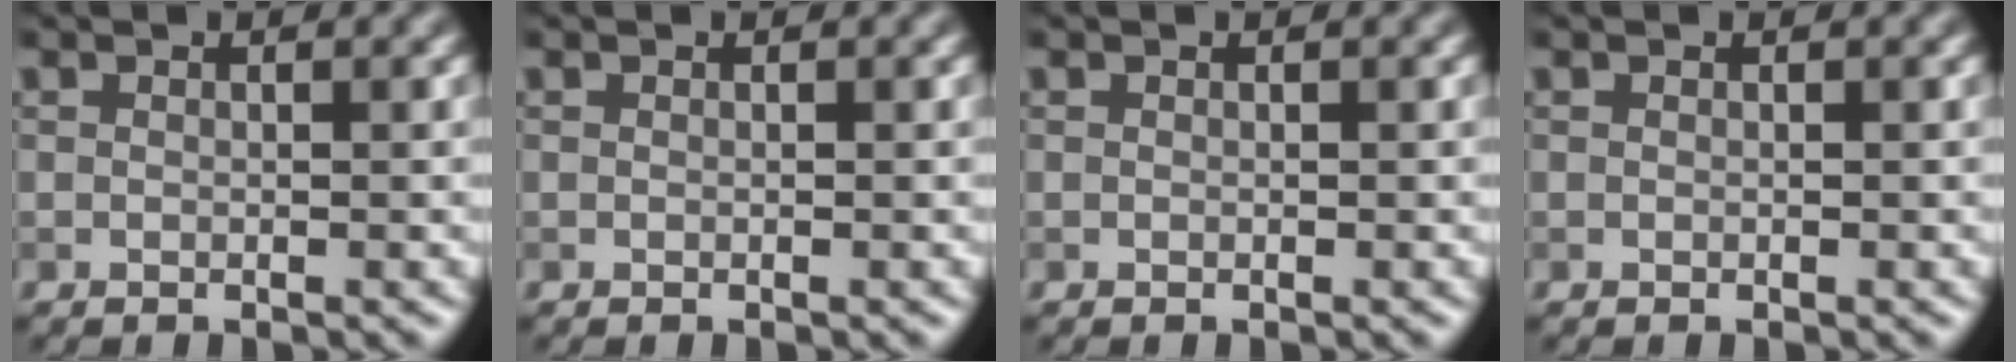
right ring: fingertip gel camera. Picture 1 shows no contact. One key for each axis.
{"total": 0.0}
{"total": 0.0}
{"total": 0.0}